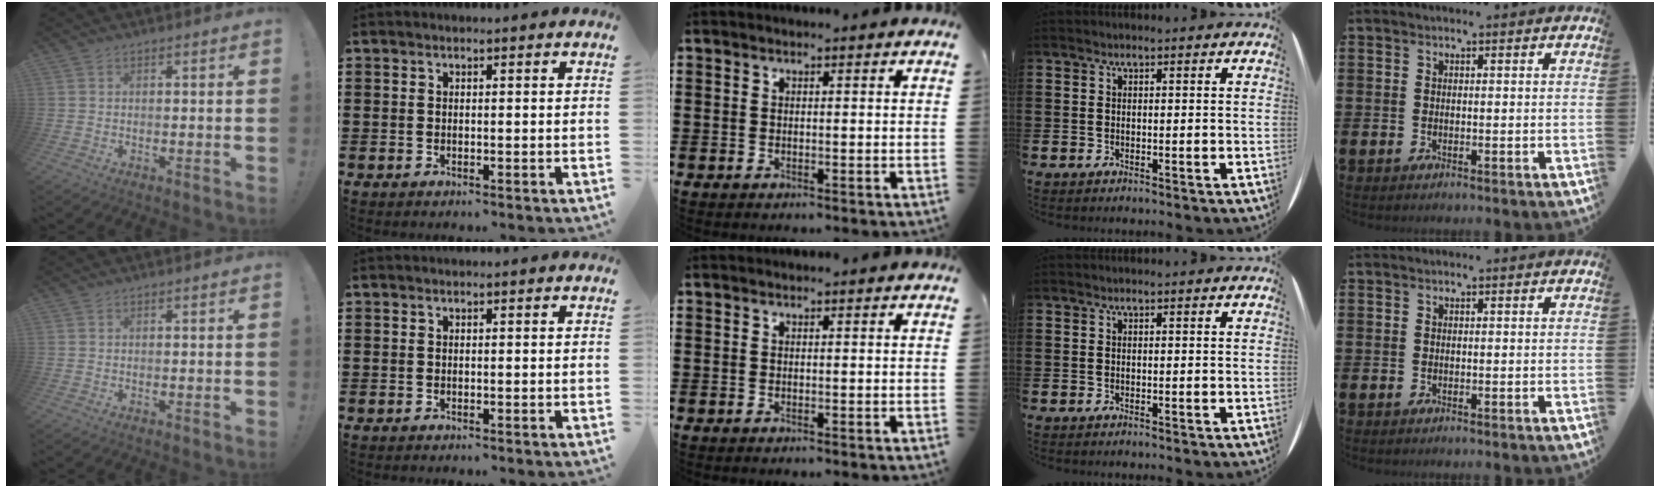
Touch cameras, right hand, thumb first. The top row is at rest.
{}